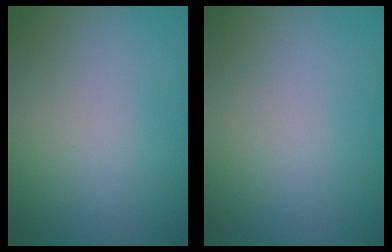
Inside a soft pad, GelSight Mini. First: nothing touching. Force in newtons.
{"total": 0.0}